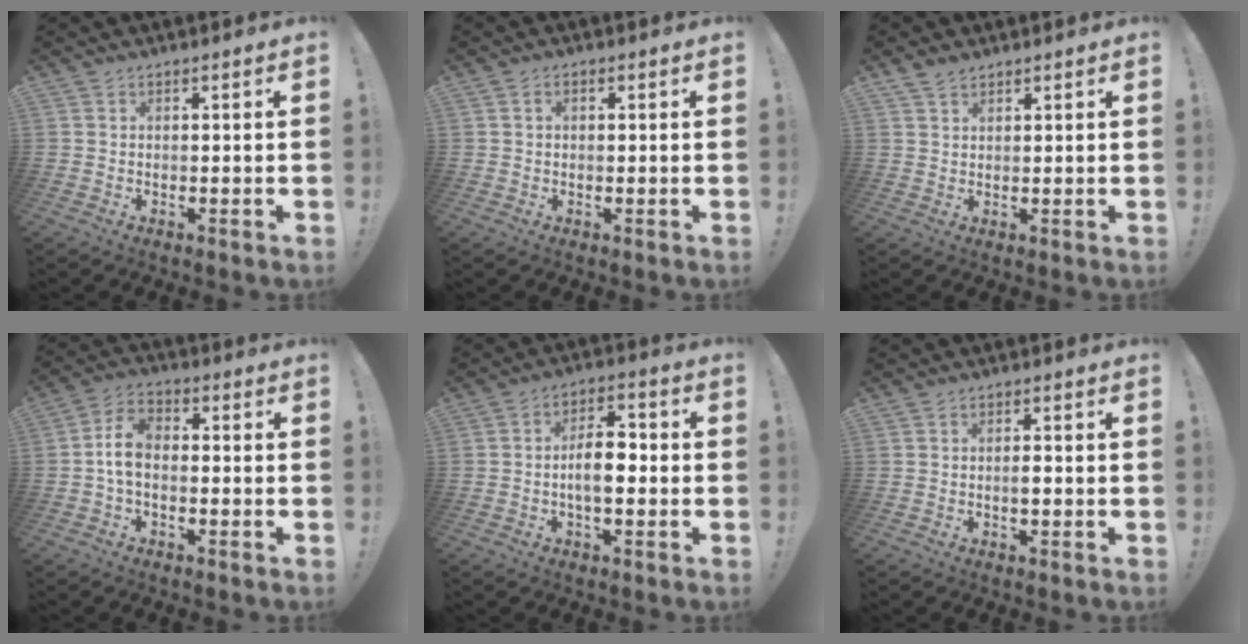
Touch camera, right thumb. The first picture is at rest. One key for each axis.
{"total": 1.3, "fx": 0.1, "fy": 0.9, "fz": 0.9, "tx": -0.012, "ty": 0.002, "tz": 0.000}
{"total": 2.9, "fx": 2.3, "fy": 1.3, "fz": 1.1, "tx": -0.024, "ty": -0.009, "tz": 0.044}
{"total": 7.7, "fx": -0.9, "fy": 4.6, "fz": 6.1, "tx": -0.121, "ty": 0.007, "tz": -0.013}
{"total": 9.0, "fx": -1.6, "fy": 4.5, "fz": 7.6, "tx": -0.128, "ty": 0.013, "tz": -0.031}
{"total": 2.0, "fx": -0.5, "fy": 0.6, "fz": 1.8, "tx": -0.024, "ty": 0.001, "tz": -0.011}